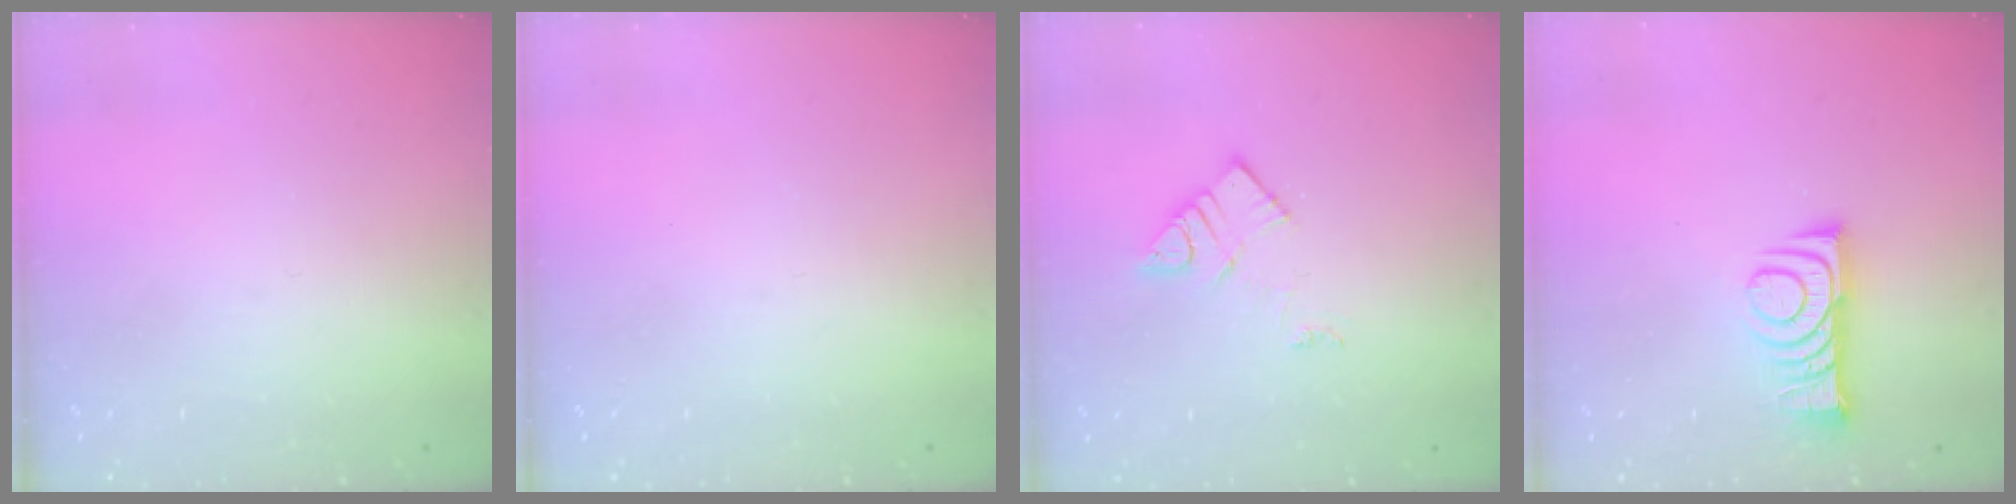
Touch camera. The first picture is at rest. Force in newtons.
{"total": 0.0}
{"total": 8.2, "press": 8.2, "slide": 0.5}
{"total": 8.8, "press": 8.8, "slide": 0.8}